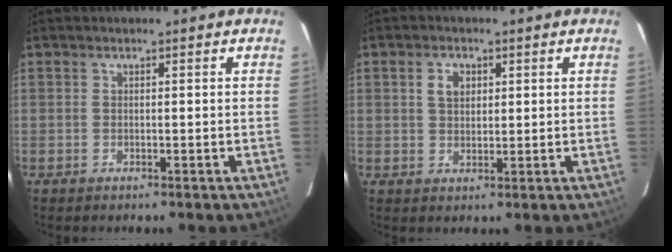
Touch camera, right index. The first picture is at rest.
{"total": 3.6, "force": [1.3, 2.5, 2.3], "torque": [-0.038, 0.009, 0.025]}